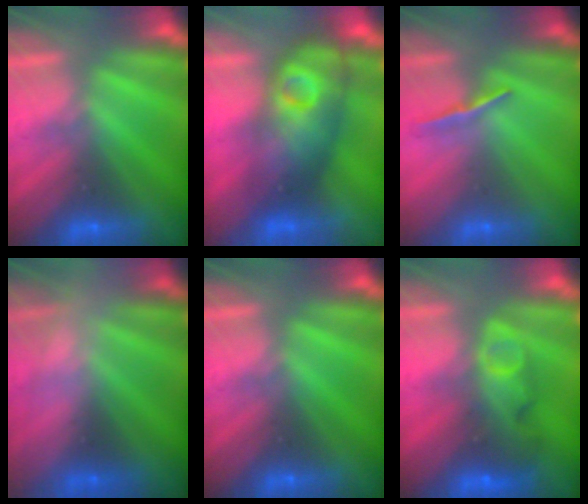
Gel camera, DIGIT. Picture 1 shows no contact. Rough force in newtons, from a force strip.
{"total": 4.4}
{"total": 1.0}
{"total": 2.6}
{"total": 0.0}
{"total": 7.6}